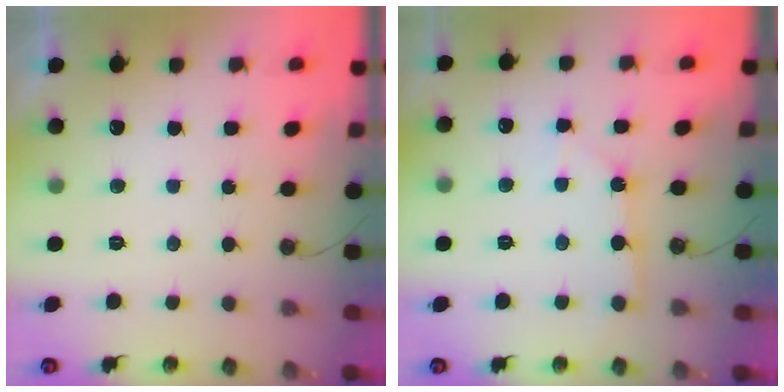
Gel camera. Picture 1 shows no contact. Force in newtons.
{"total": 3.0, "press": 3.0, "slide": 0.2}